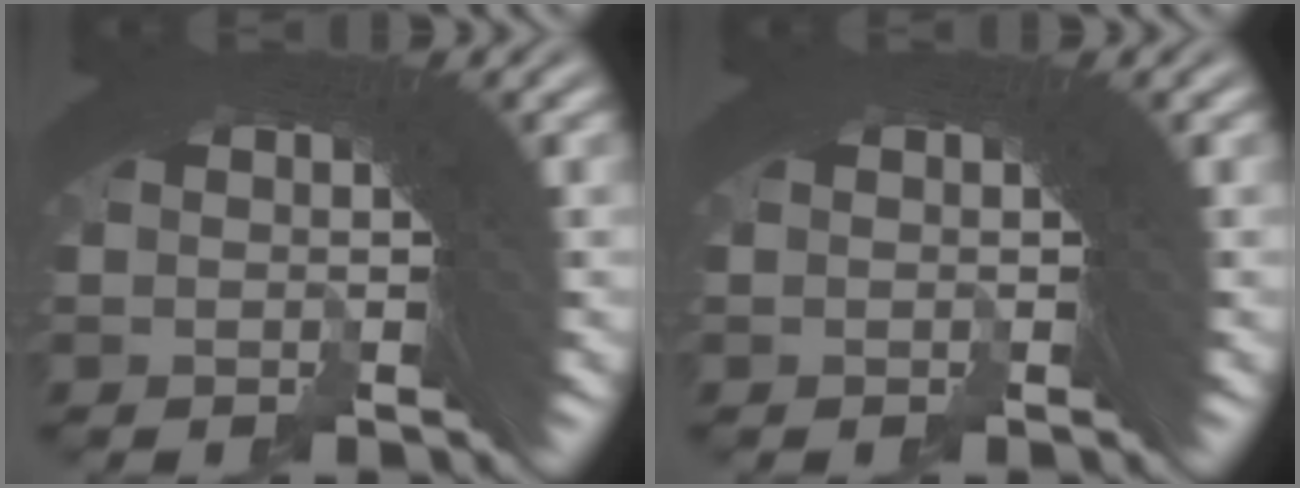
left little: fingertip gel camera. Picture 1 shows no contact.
{"total": 0.0}